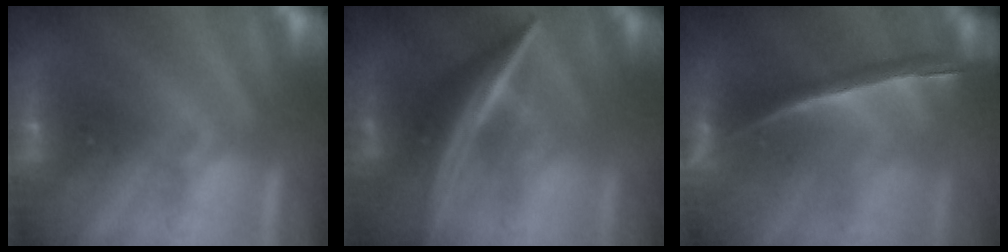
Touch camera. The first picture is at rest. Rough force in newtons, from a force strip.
{"total": 2.7}
{"total": 1.5}